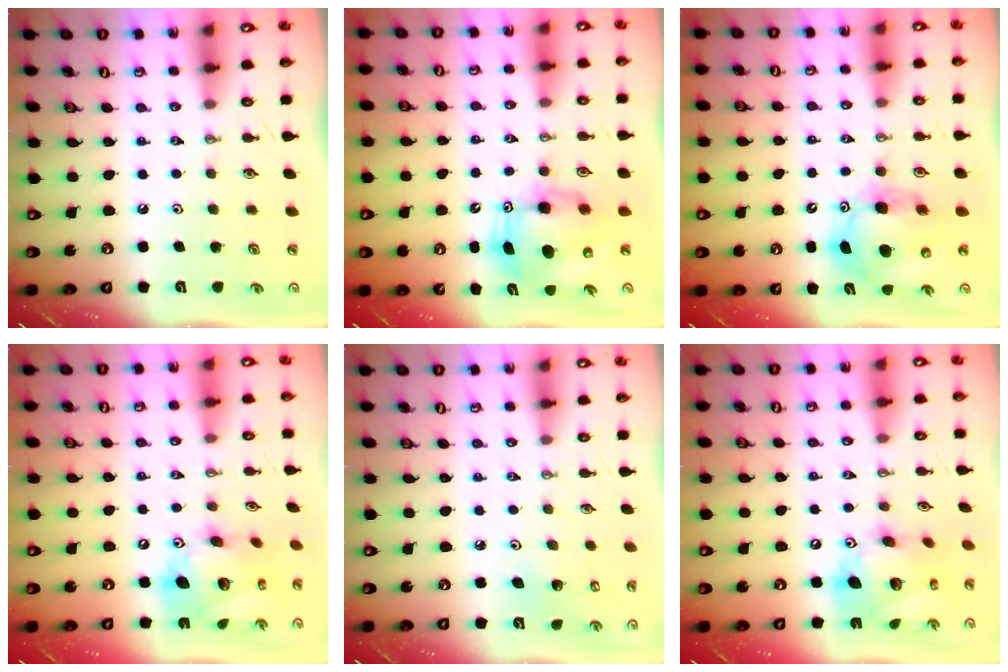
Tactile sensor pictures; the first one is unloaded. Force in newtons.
{"total": 8.8, "press": 8.6, "slide": 1.9}
{"total": 13.2, "press": 13.1, "slide": 2.1}
{"total": 17.2, "press": 17.1, "slide": 1.9}
{"total": 3.0, "press": 2.6, "slide": 1.5}
{"total": 17.2, "press": 17.1, "slide": 1.9}